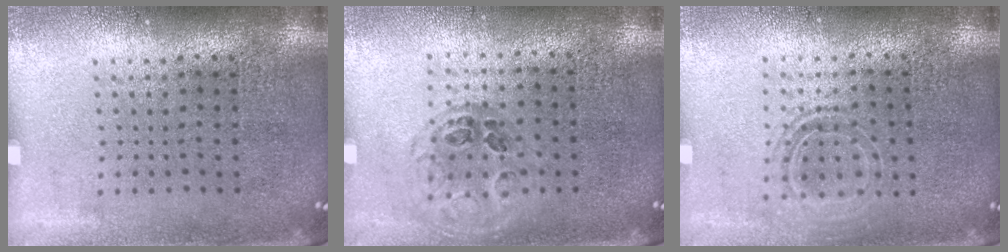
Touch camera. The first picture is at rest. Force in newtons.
{"total": 0.9, "press": 0.9, "slide": 0.2}
{"total": 1.5, "press": 1.2, "slide": 0.9}